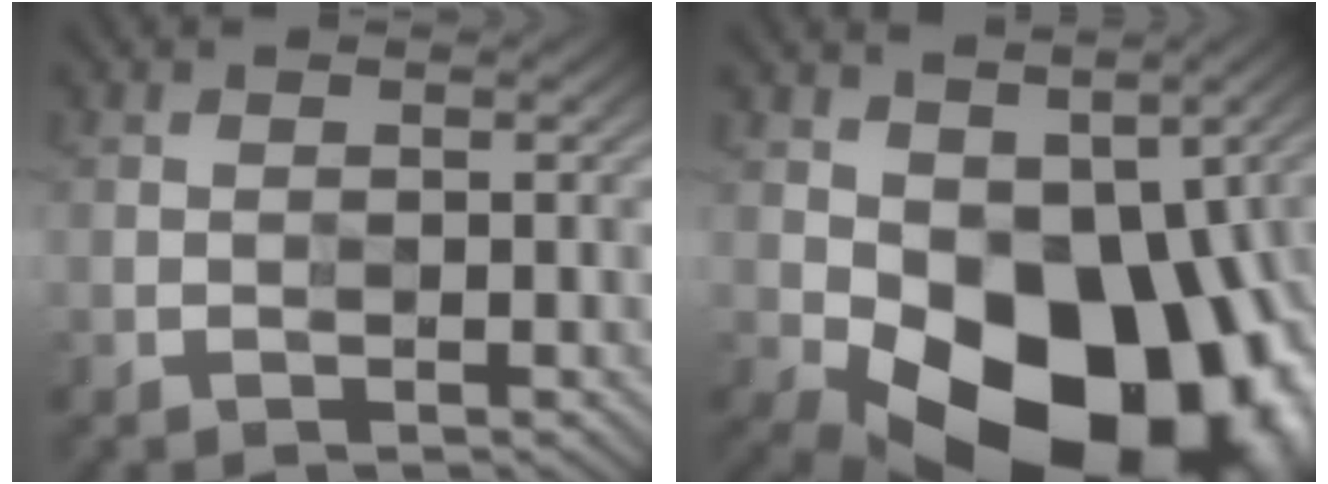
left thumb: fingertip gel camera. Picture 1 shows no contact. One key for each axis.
{"total": 16.9, "fx": -3.8, "fy": 11.0, "fz": 12.2, "tx": -0.163, "ty": -0.032, "tz": -0.022}